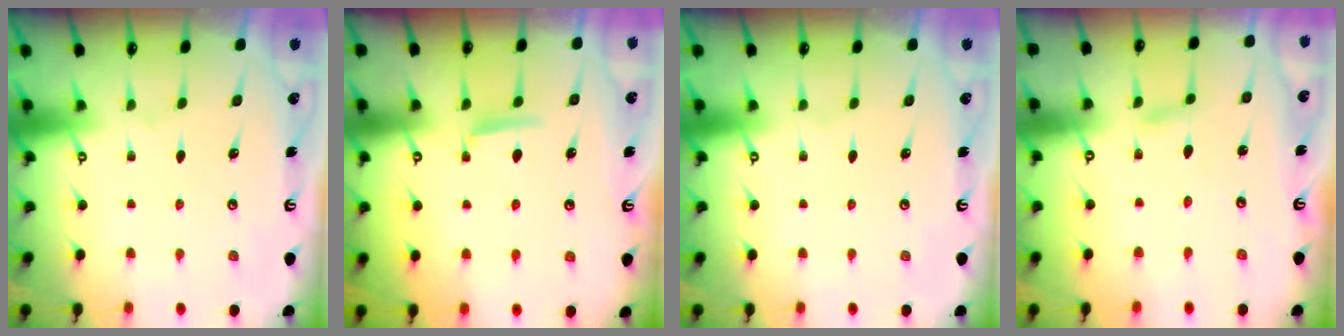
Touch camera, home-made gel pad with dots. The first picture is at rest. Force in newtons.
{"total": 5.3, "press": 5.2, "slide": 0.9}
{"total": 0.0}
{"total": 1.7, "press": 1.7, "slide": 0.1}